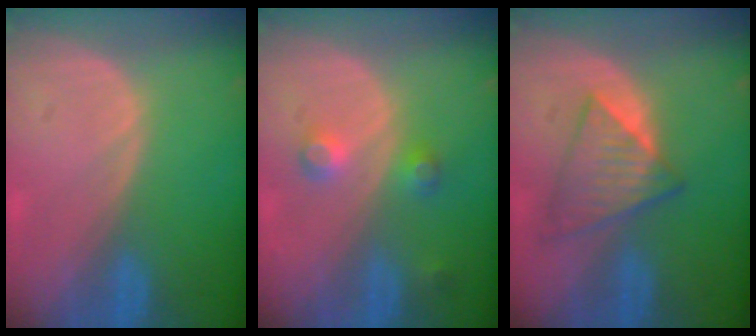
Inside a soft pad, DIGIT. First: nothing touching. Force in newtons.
{"total": 3.6, "press": 3.4, "slide": 1.2}
{"total": 6.1, "press": 6.1, "slide": 0.3}